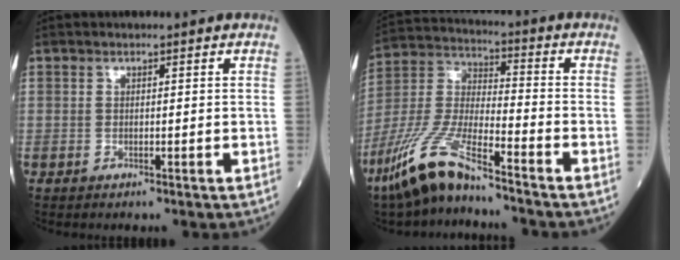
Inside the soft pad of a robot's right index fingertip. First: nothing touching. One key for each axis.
{"total": 12.6, "fx": -9.2, "fy": 1.8, "fz": 8.4, "tx": -0.194, "ty": -0.018, "tz": -0.185}